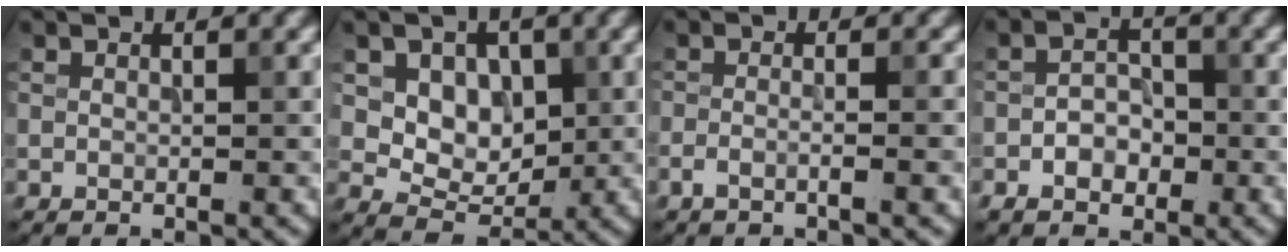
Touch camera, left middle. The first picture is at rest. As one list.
[{"total": 5.2, "force": [1.3, 3.9, 3.1], "torque": [-0.049, -0.010, 0.020]}, {"total": 2.8, "force": [-1.2, 0.8, 2.5], "torque": [-0.031, 0.003, -0.030]}, {"total": 2.9, "force": [-1.2, 2.1, 1.5], "torque": [-0.019, 0.004, -0.023]}]